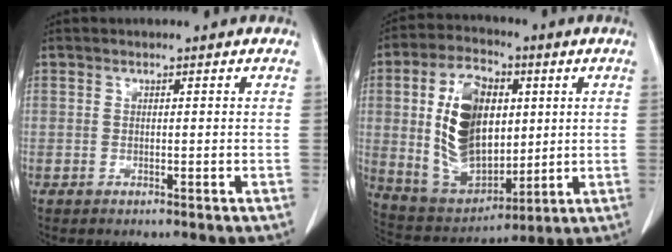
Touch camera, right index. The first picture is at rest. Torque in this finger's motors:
{"motor_torque": [0.70, 0.11, 0.80, 0.21]}